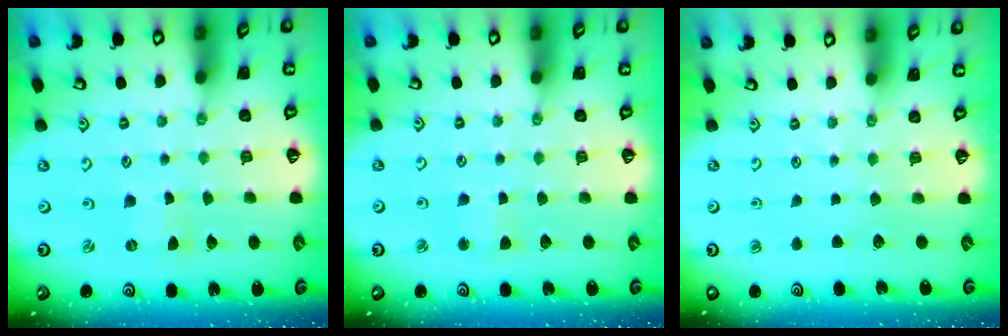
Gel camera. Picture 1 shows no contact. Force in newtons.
{"total": 2.4, "press": 2.4, "slide": 0.3}
{"total": 0.0}